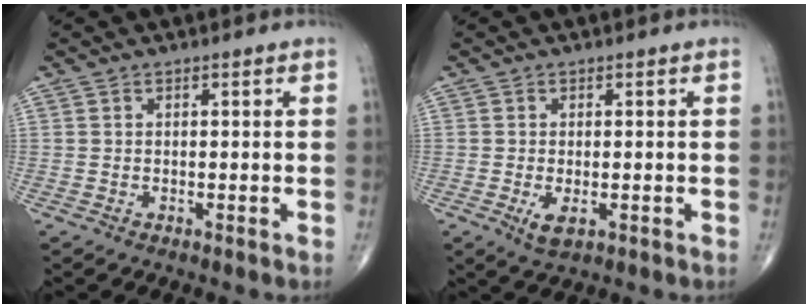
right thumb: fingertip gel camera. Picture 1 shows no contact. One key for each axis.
{"total": 3.0, "fx": -0.9, "fy": 1.4, "fz": 2.5, "tx": -0.047, "ty": -0.008, "tz": -0.011}